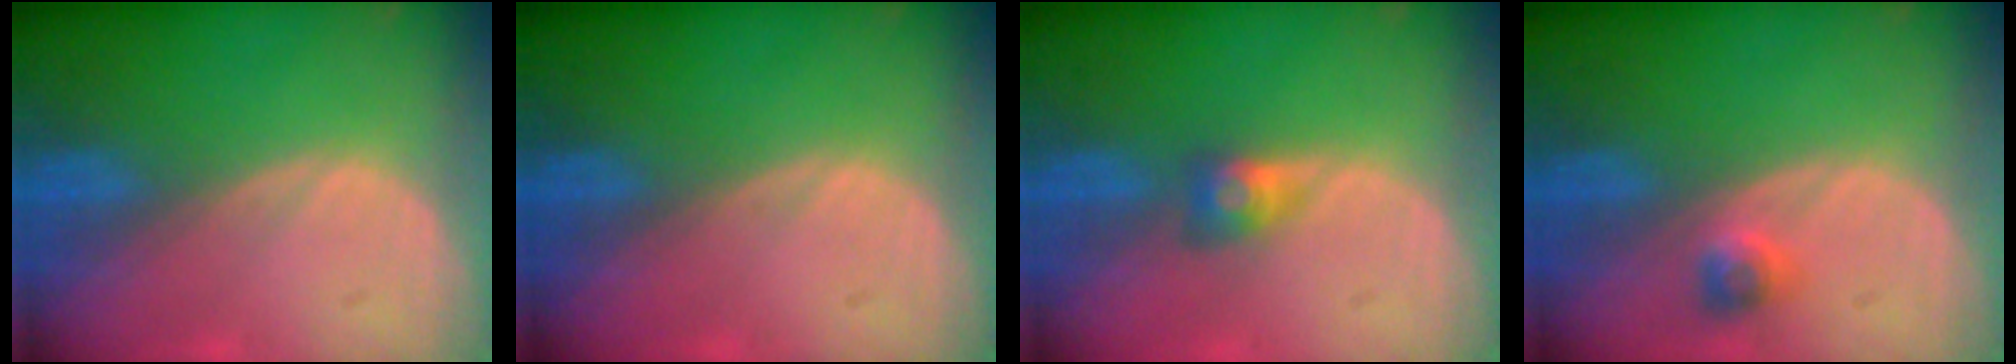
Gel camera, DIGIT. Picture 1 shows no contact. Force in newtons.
{"total": 0.0}
{"total": 2.9, "press": 2.4, "slide": 1.5}
{"total": 2.3, "press": 2.0, "slide": 1.1}